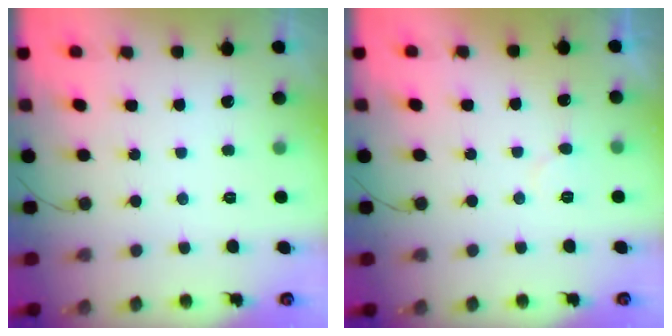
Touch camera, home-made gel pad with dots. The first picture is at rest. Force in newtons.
{"total": 4.4, "press": 4.4, "slide": 0.4}